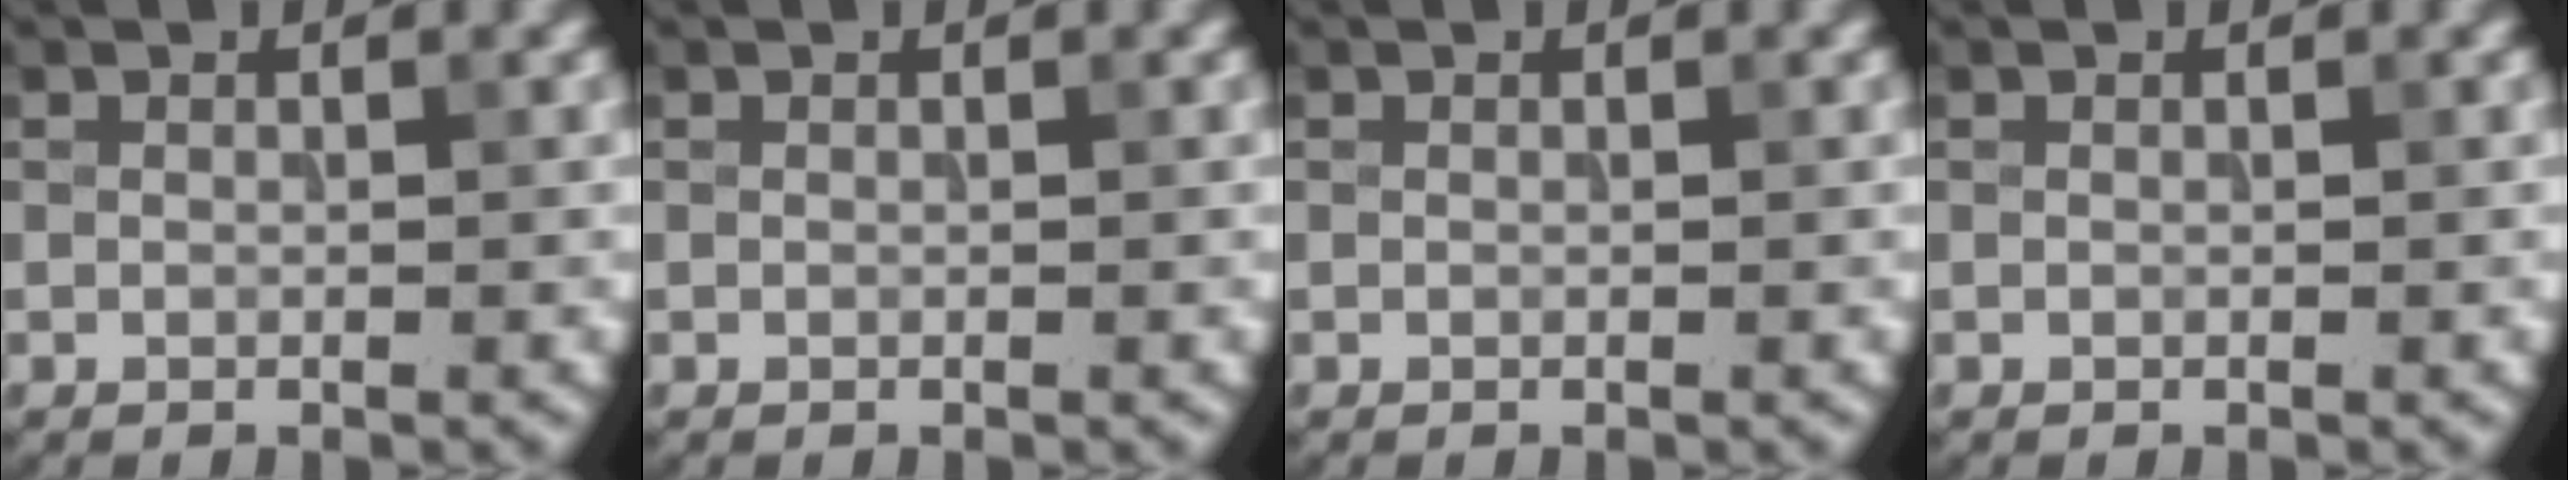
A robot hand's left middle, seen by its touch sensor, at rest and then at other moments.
{"total": 0.0}
{"total": 0.0}
{"total": 0.0}